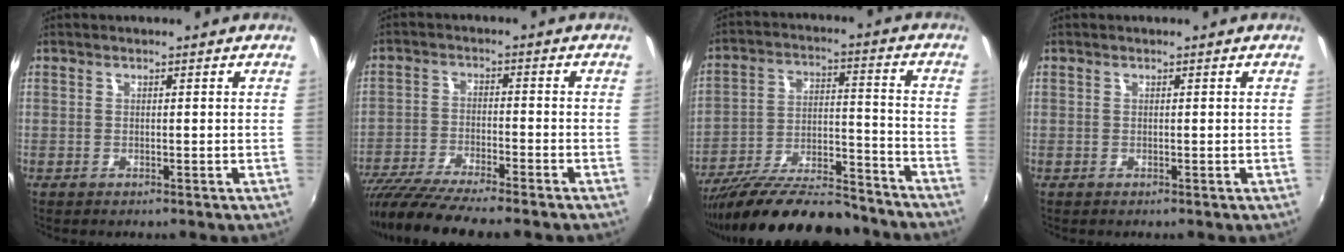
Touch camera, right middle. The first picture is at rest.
{"total": 12.8, "force": [-10.9, 0.8, 6.6], "torque": [-0.141, -0.039, -0.191]}
{"total": 22.1, "force": [-18.6, 5.3, 10.8], "torque": [-0.194, -0.025, -0.276]}
{"total": 0.0}